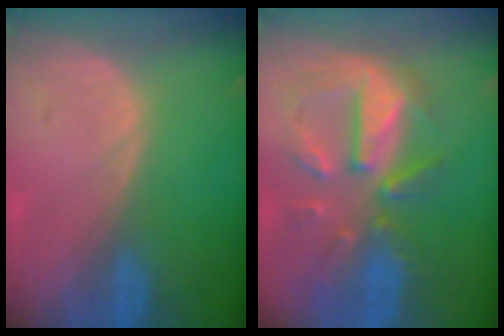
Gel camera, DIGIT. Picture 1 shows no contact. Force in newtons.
{"total": 10.3, "press": 9.2, "slide": 4.5}